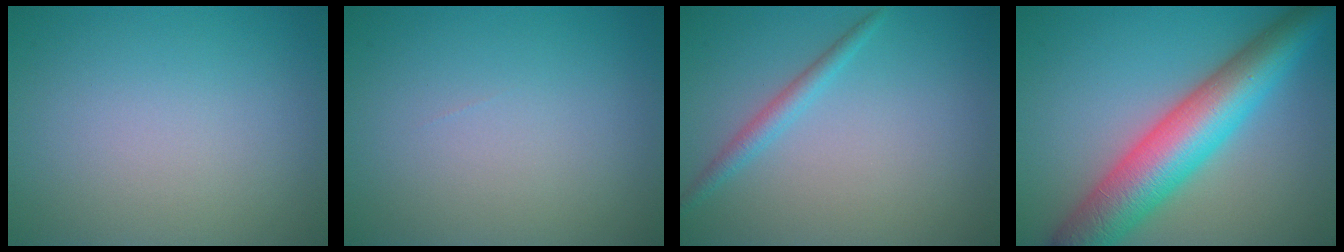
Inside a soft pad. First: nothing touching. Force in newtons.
{"total": 0.0}
{"total": 1.8, "press": 1.7, "slide": 0.1}
{"total": 9.7, "press": 9.7, "slide": 0.3}